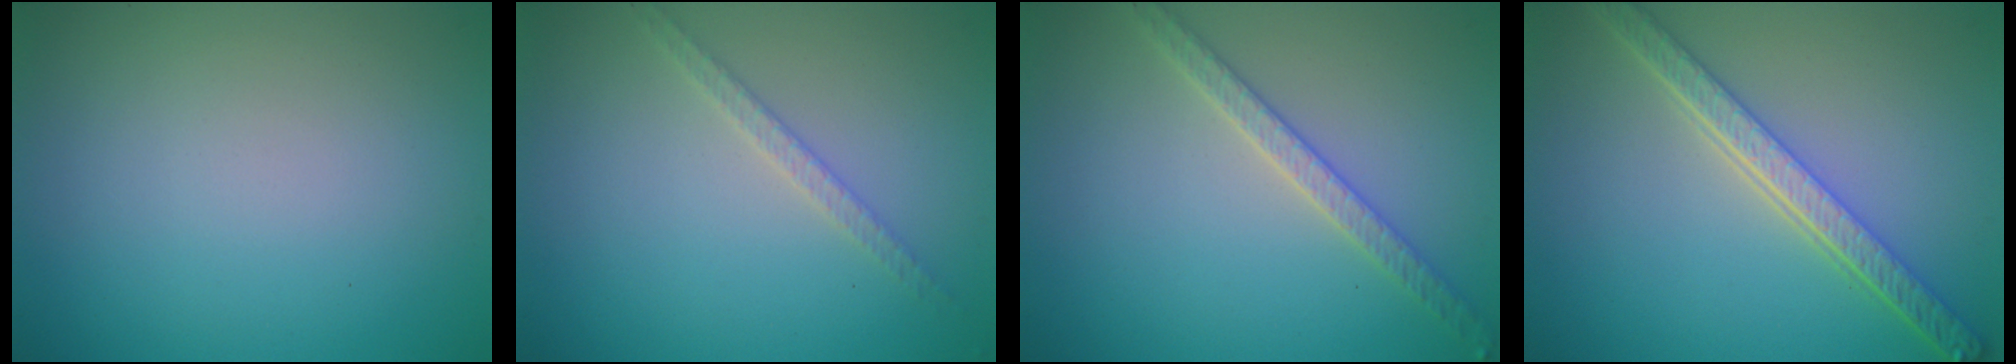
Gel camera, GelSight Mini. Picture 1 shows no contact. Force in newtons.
{"total": 1.7, "press": 1.7, "slide": 0.2}
{"total": 2.9, "press": 2.8, "slide": 0.6}
{"total": 5.2, "press": 4.1, "slide": 3.3}